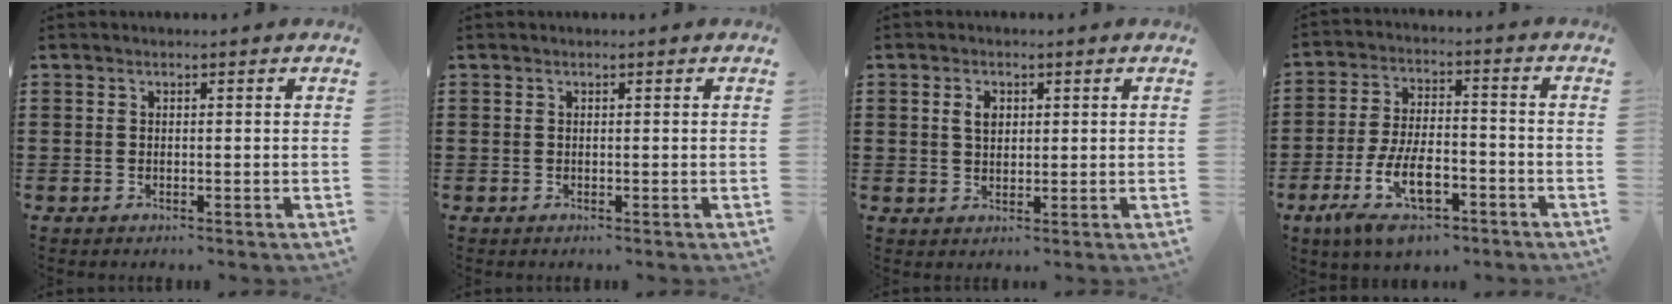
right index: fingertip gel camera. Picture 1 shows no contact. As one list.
[{"total": 0.0}, {"total": 2.7, "force": [0.8, 1.7, 1.9], "torque": [-0.043, 0.009, 0.013]}, {"total": 10.9, "force": [-5.5, 4.7, 8.2], "torque": [-0.174, 0.003, -0.100]}]